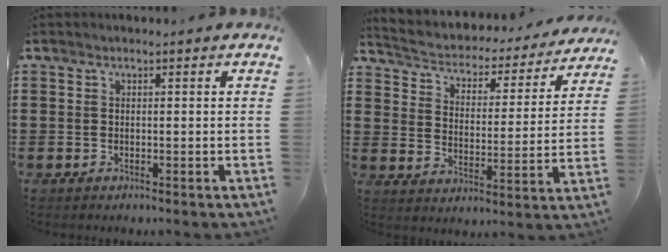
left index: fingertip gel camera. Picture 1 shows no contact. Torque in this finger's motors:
{"motor_torque": [2.14, 0.00, 0.26, 0.06]}